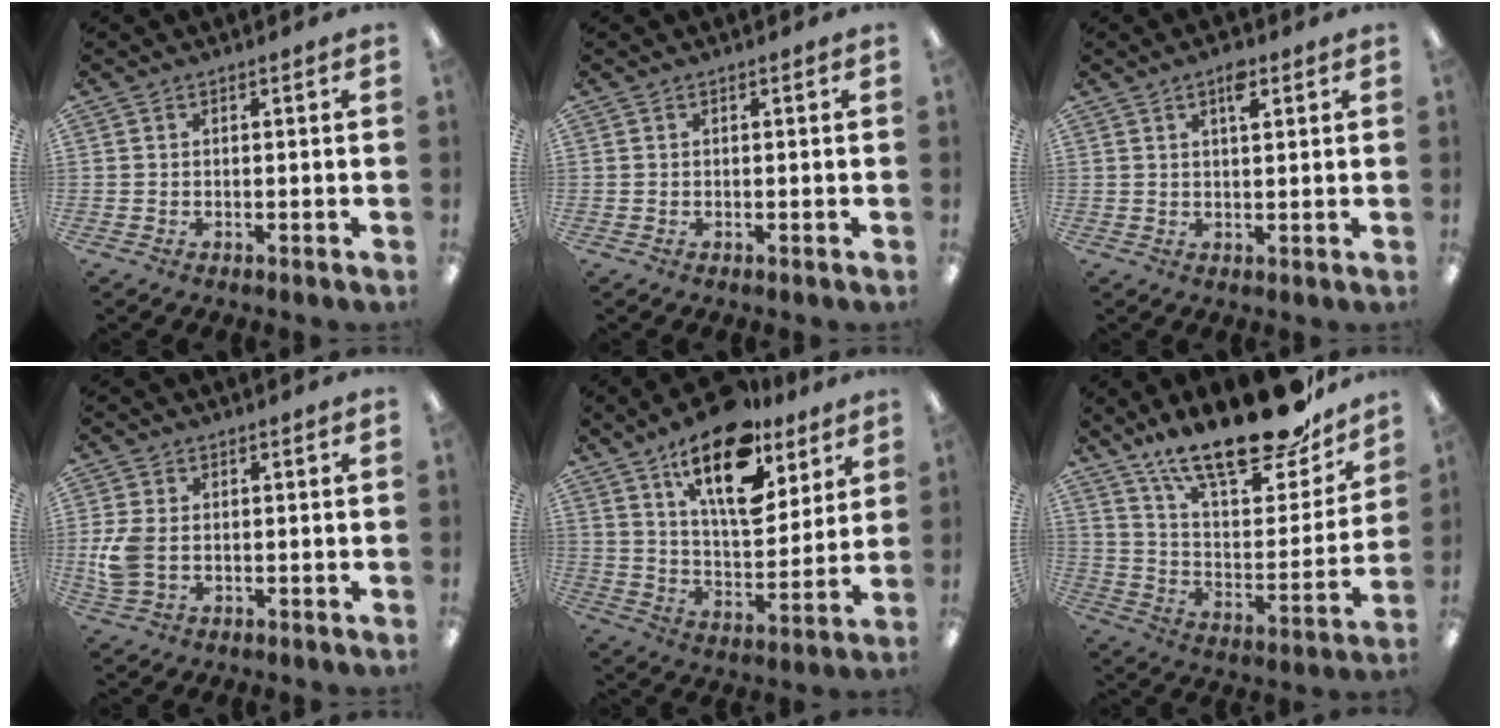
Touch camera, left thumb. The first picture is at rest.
{"total": 0.0}
{"total": 4.7, "force": [2.6, 1.8, 3.4], "torque": [-0.051, -0.004, 0.040]}
{"total": 6.1, "force": [-0.3, 4.3, 4.3], "torque": [-0.094, -0.001, -0.008]}
{"total": 19.9, "force": [12.3, 9.1, 12.7], "torque": [-0.197, -0.064, 0.208]}
{"total": 24.5, "force": [18.6, 8.1, 13.7], "torque": [-0.209, -0.122, 0.316]}